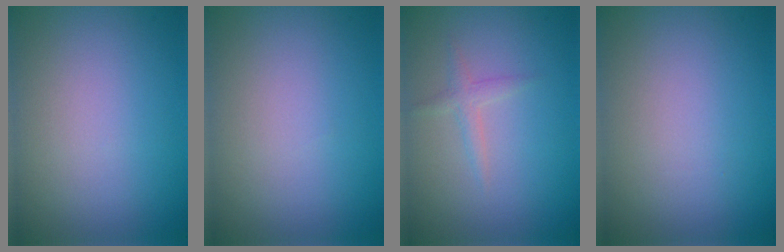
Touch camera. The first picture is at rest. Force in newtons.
{"total": 0.0}
{"total": 1.2, "press": 1.2, "slide": 0.0}
{"total": 0.0}